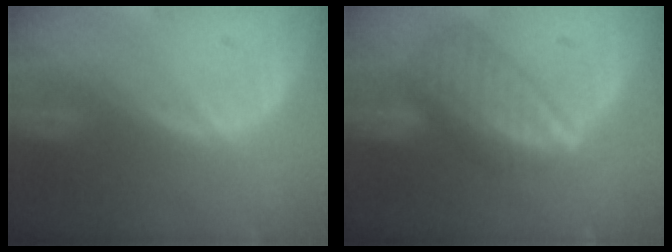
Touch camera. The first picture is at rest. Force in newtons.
{"total": 8.5, "press": 7.5, "slide": 4.2}